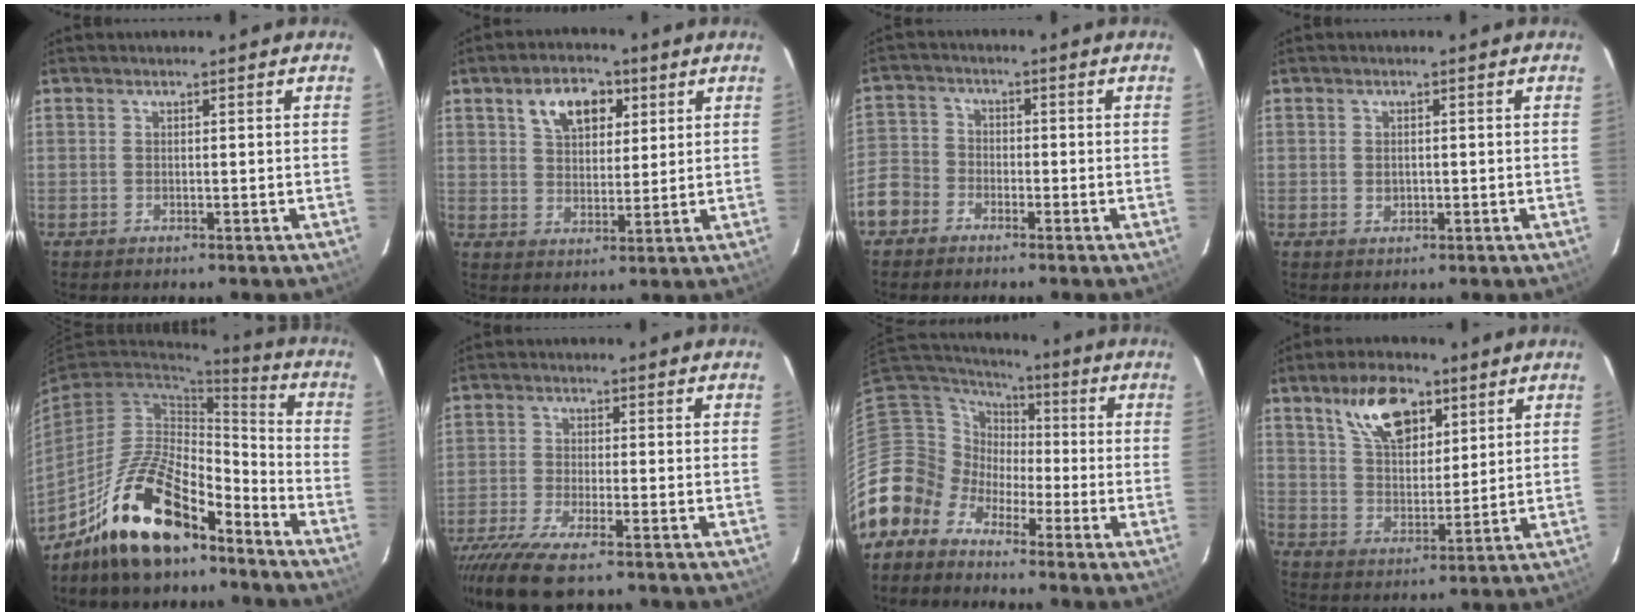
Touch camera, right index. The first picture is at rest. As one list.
[{"total": 8.8, "force": [4.1, 5.3, 5.6], "torque": [-0.099, 0.022, 0.073]}, {"total": 7.8, "force": [-4.5, 6.1, 2.1], "torque": [-0.055, 0.020, -0.096]}, {"total": 1.7, "force": [-0.1, 1.4, 0.9], "torque": [-0.013, 0.000, 0.000]}, {"total": 18.0, "force": [-12.6, 6.9, 10.8], "torque": [-0.212, 0.015, -0.221]}, {"total": 9.9, "force": [-7.6, 1.4, 6.2], "torque": [-0.149, -0.038, -0.144]}, {"total": 7.8, "force": [-4.6, 6.3, -0.1], "torque": [-0.011, 0.044, -0.122]}, {"total": 11.7, "force": [6.6, 5.9, 7.7], "torque": [-0.133, 0.018, 0.123]}]